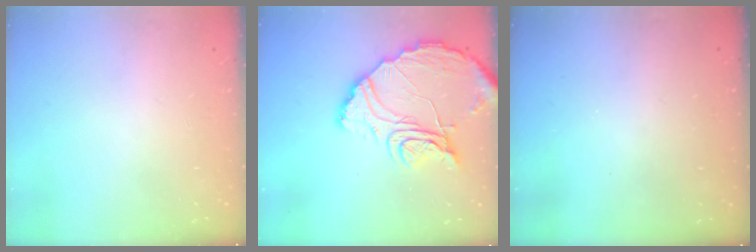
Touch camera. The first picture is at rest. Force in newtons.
{"total": 15.8, "press": 15.7, "slide": 1.4}
{"total": 3.2, "press": 3.2, "slide": 0.1}